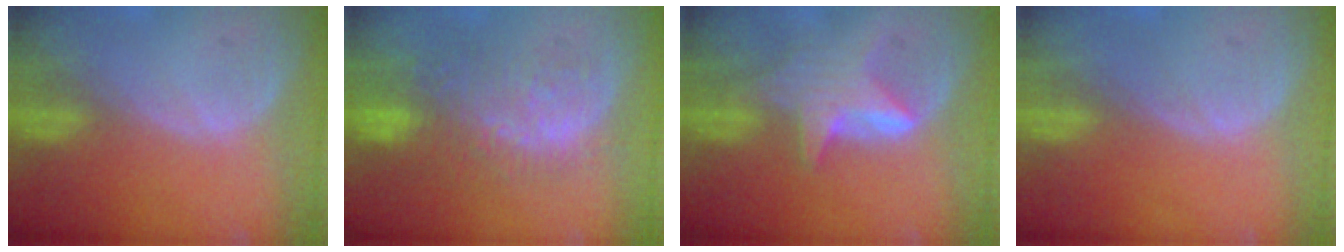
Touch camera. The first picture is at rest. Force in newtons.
{"total": 10.4, "press": 9.5, "slide": 4.2}
{"total": 6.0, "press": 5.8, "slide": 1.2}
{"total": 0.0}